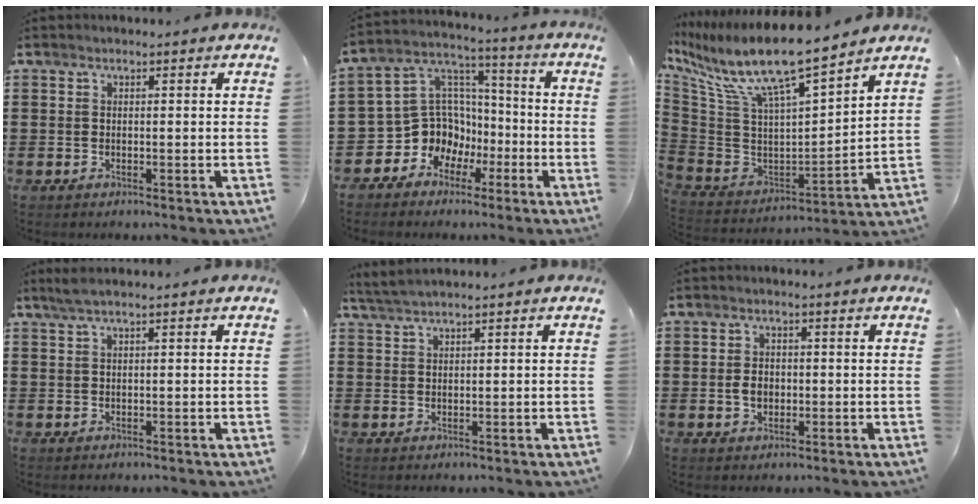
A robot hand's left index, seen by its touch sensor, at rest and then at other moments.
{"total": 9.5, "force": [-3.4, 8.7, 1.7], "torque": [-0.078, -0.004, -0.056]}
{"total": 10.8, "force": [8.2, 1.3, 7.0], "torque": [-0.167, -0.059, 0.137]}
{"total": 1.5, "force": [0.8, 0.0, 1.3], "torque": [-0.024, 0.001, 0.015]}
{"total": 1.9, "force": [1.7, -0.3, 0.8], "torque": [-0.017, 0.000, 0.034]}
{"total": 2.8, "force": [-0.2, 1.9, 2.1], "torque": [-0.033, 0.001, -0.006]}